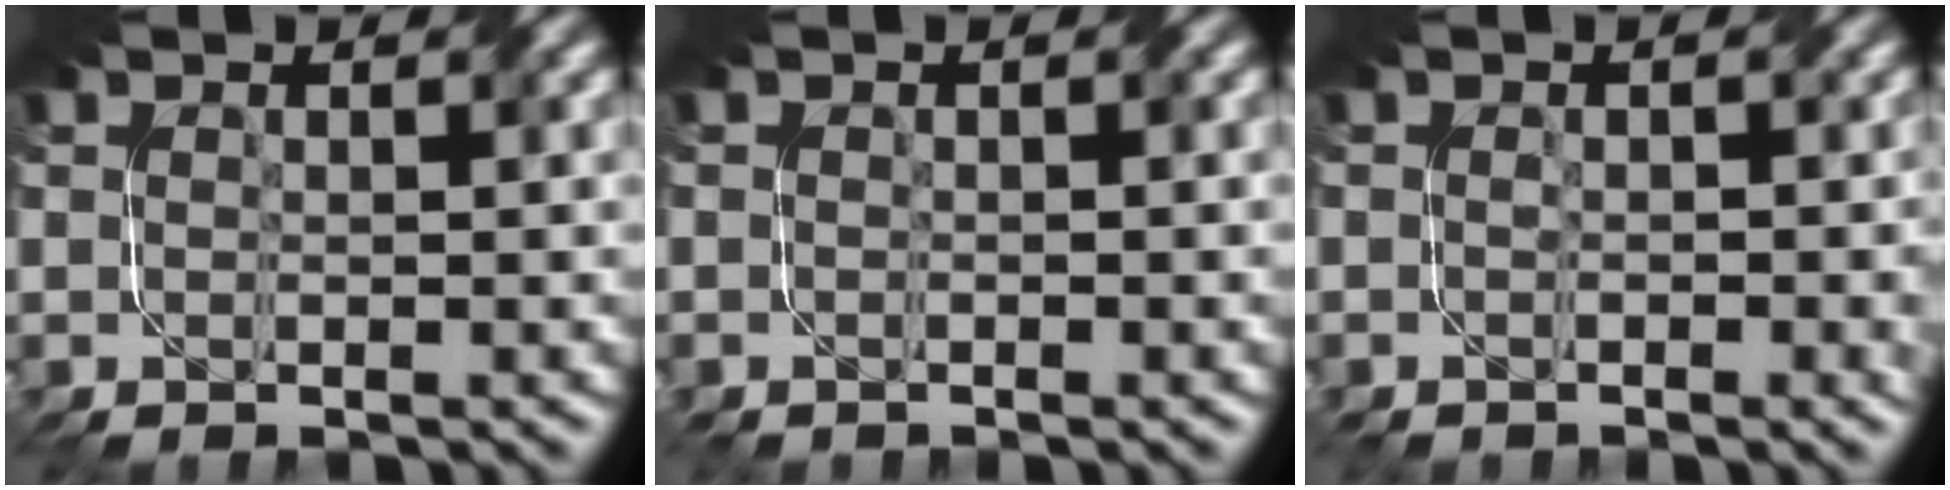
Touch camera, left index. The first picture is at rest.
{"total": 2.0, "force": [-1.6, -0.5, -0.9], "torque": [0.015, -0.004, -0.010]}
{"total": 1.7, "force": [-1.7, 0.2, 0.3], "torque": [-0.005, -0.008, -0.007]}